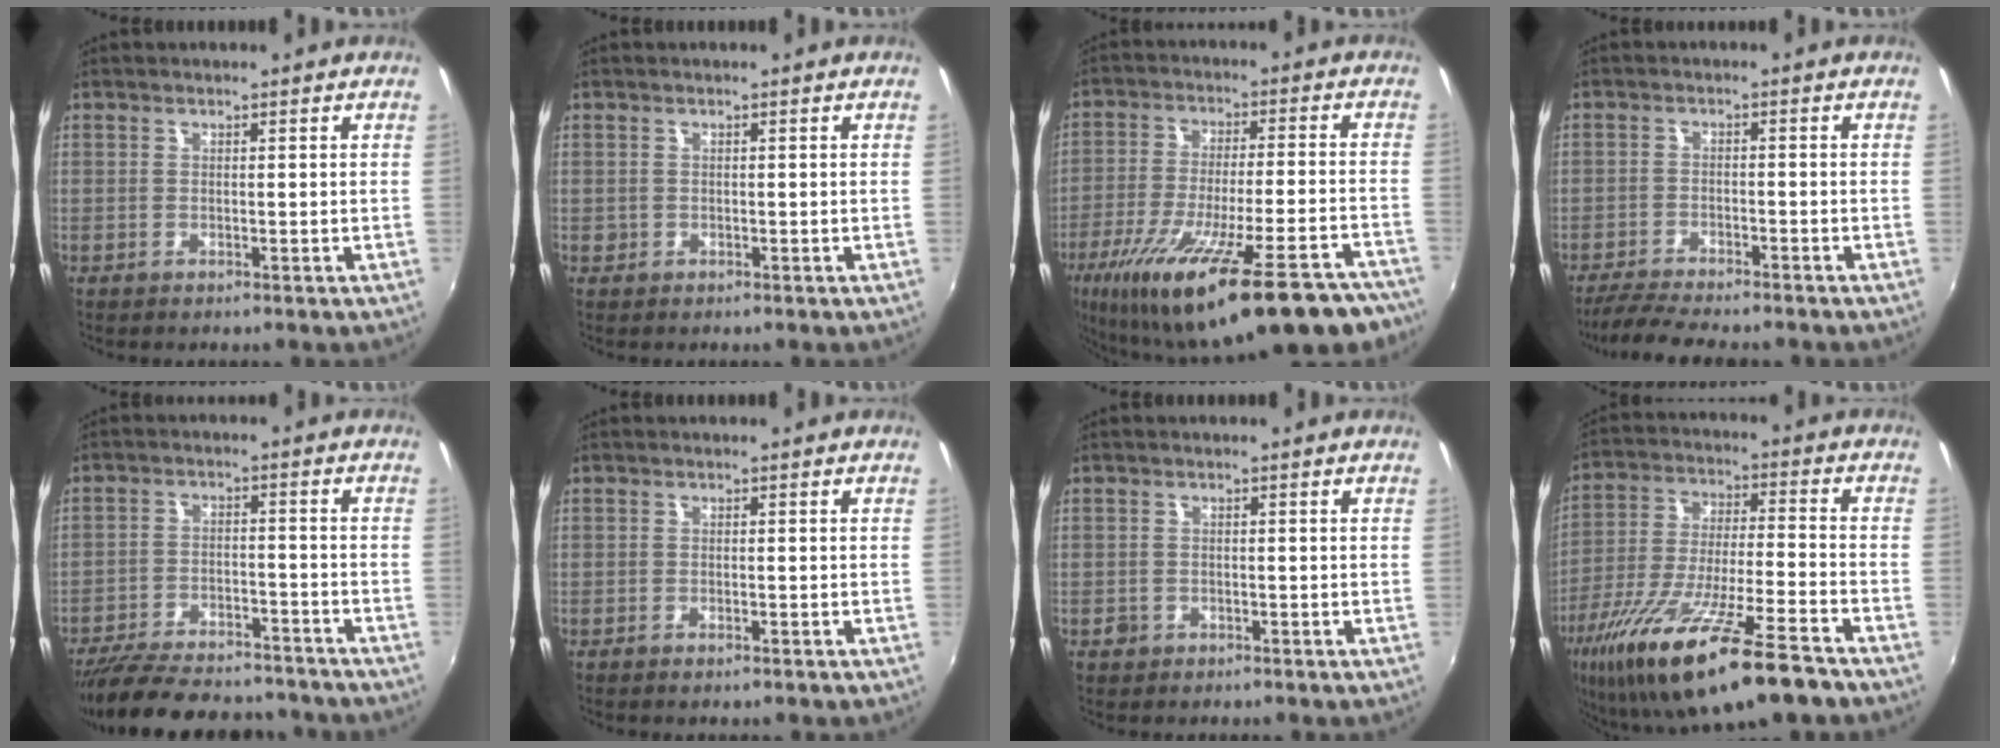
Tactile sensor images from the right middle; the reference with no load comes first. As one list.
[{"total": 1.0, "force": [-0.3, 1.0, 0.2], "torque": [-0.003, -0.004, -0.004]}, {"total": 28.9, "force": [-21.1, 6.7, 18.6], "torque": [-0.316, -0.068, -0.303]}, {"total": 7.3, "force": [-6.6, 1.0, 3.0], "torque": [-0.084, -0.013, -0.112]}, {"total": 20.4, "force": [-17.7, 5.9, 8.2], "torque": [-0.172, -0.009, -0.250]}, {"total": 1.4, "force": [-1.1, 0.5, 0.7], "torque": [-0.014, -0.003, -0.017]}, {"total": 1.8, "force": [-0.9, 1.5, 0.4], "torque": [-0.010, -0.002, -0.012]}, {"total": 23.6, "force": [-16.2, 3.7, 16.7], "torque": [-0.314, -0.061, -0.273]}]